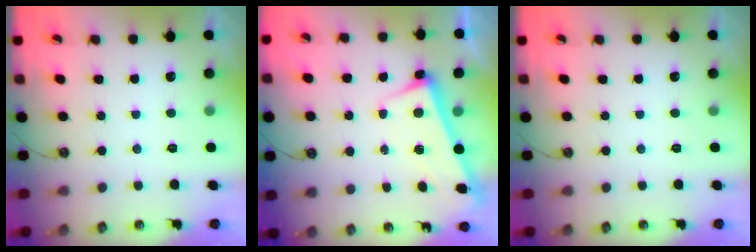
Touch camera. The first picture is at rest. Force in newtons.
{"total": 2.6, "press": 2.5, "slide": 0.6}
{"total": 0.0}